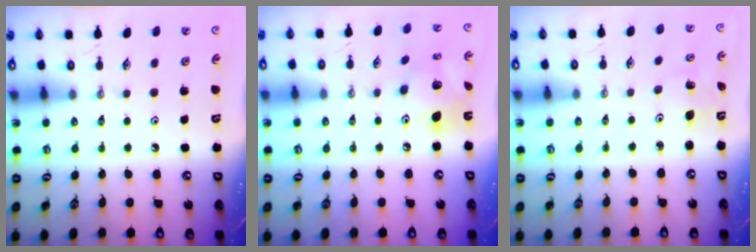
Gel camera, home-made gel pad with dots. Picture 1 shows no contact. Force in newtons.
{"total": 12.2, "press": 12.1, "slide": 1.3}
{"total": 2.3, "press": 2.3, "slide": 0.2}